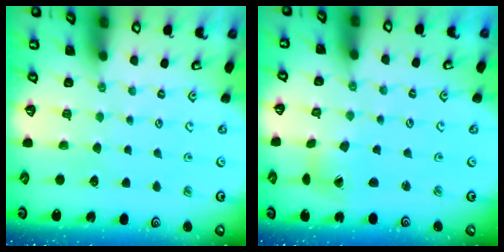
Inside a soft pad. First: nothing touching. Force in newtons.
{"total": 2.5, "press": 2.5, "slide": 0.3}